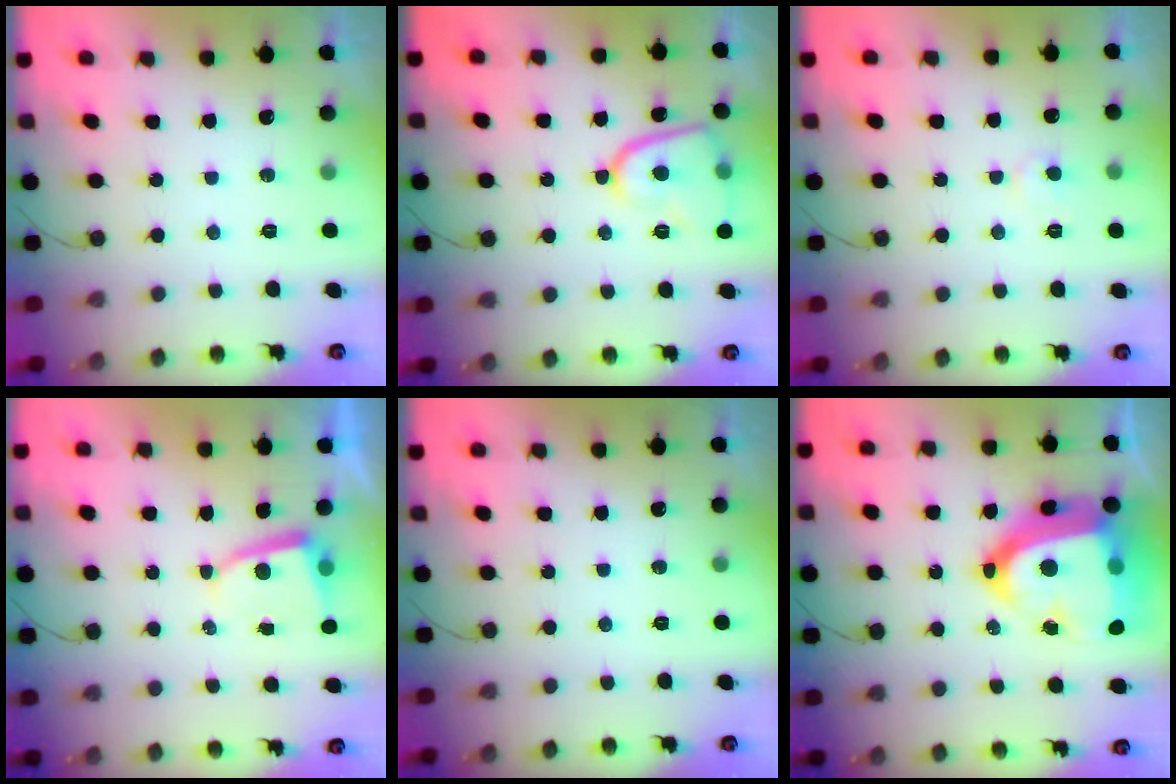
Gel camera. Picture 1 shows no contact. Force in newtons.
{"total": 11.3, "press": 11.2, "slide": 1.5}
{"total": 5.0, "press": 4.9, "slide": 0.4}
{"total": 3.6, "press": 3.6, "slide": 0.4}
{"total": 0.0}
{"total": 29.8, "press": 29.7, "slide": 2.4}